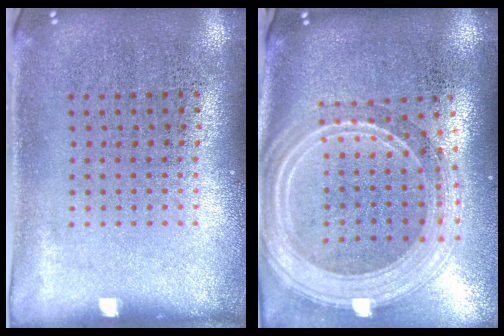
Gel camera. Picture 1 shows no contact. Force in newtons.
{"total": 2.8, "press": 2.4, "slide": 1.6}